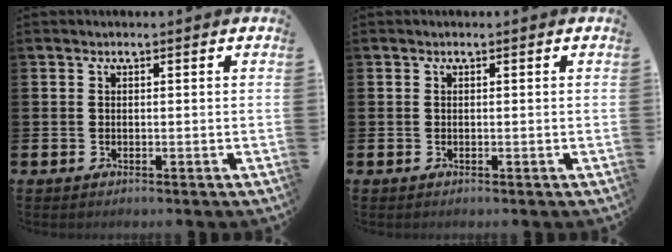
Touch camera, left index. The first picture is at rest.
{"total": 0.0}